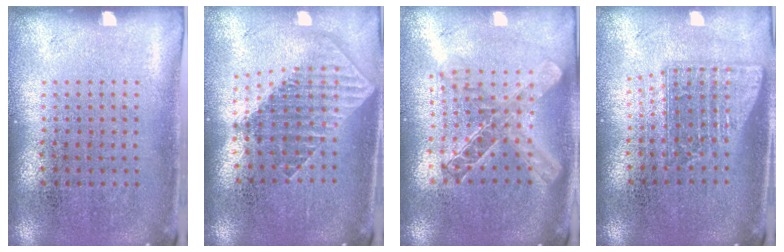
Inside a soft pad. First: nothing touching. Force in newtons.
{"total": 1.9, "press": 1.5, "slide": 1.1}
{"total": 2.0, "press": 1.7, "slide": 1.1}
{"total": 1.5, "press": 1.2, "slide": 0.9}